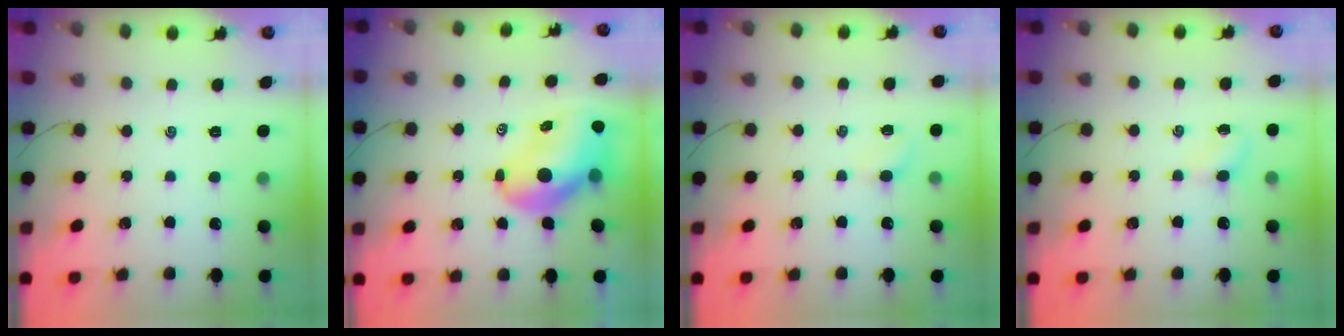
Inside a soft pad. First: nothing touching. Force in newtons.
{"total": 10.8, "press": 10.3, "slide": 3.1}
{"total": 1.6, "press": 1.5, "slide": 0.6}
{"total": 2.8, "press": 2.6, "slide": 0.9}